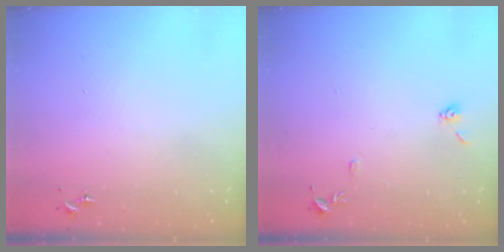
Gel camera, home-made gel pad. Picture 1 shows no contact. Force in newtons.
{"total": 7.2, "press": 7.2, "slide": 0.8}